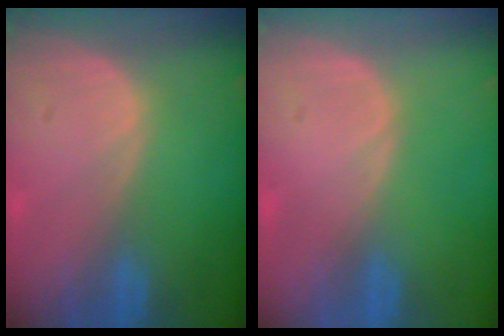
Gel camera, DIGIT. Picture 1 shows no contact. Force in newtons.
{"total": 0.0}